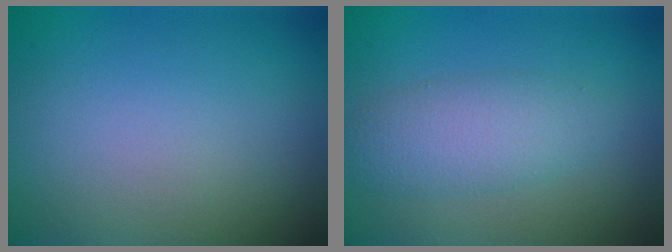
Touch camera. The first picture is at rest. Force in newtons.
{"total": 3.5, "press": 3.5, "slide": 0.1}